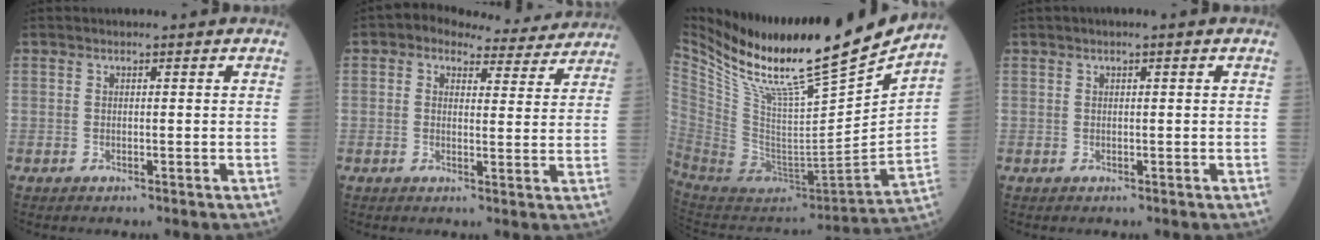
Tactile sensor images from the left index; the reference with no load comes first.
{"total": 10.4, "force": [9.1, 4.2, 2.8], "torque": [-0.018, 0.018, 0.095]}
{"total": 26.0, "force": [21.8, 0.8, 14.2], "torque": [-0.252, -0.068, 0.370]}
{"total": 0.8, "force": [0.2, 0.1, 0.8], "torque": [-0.017, 0.003, 0.002]}